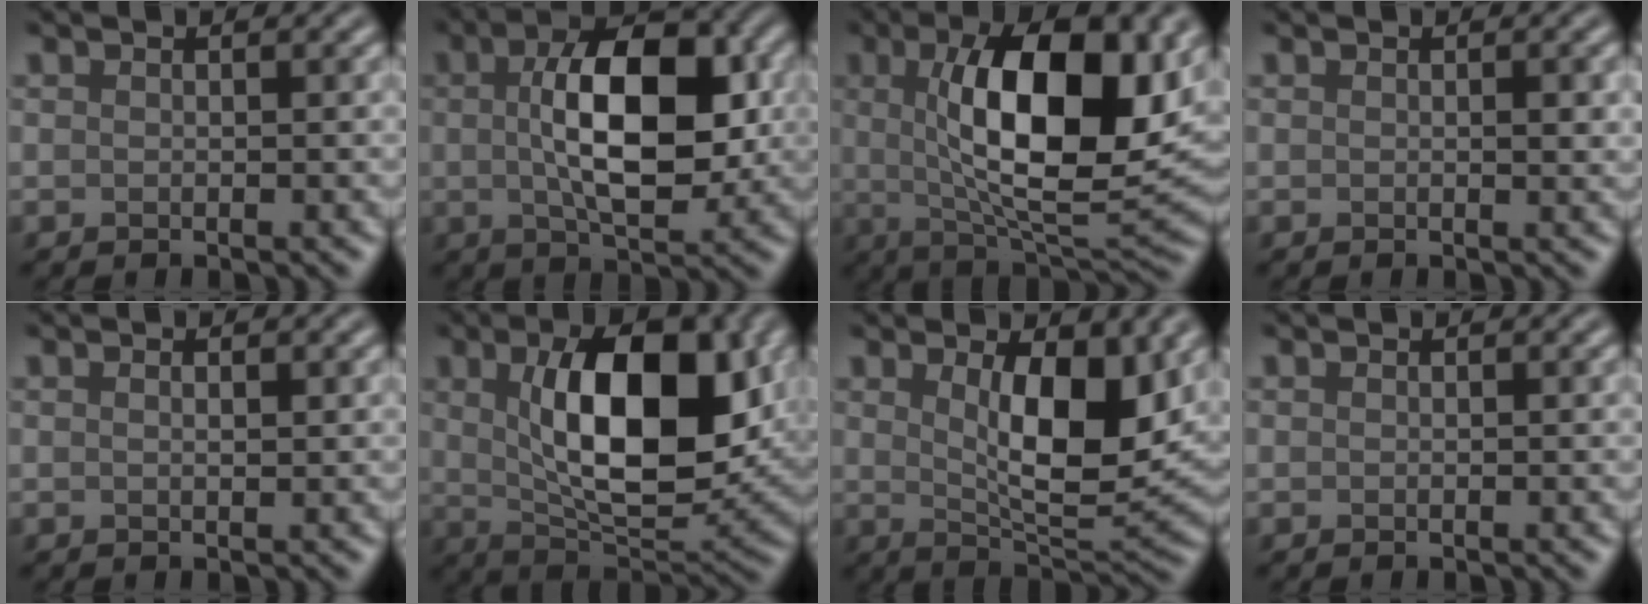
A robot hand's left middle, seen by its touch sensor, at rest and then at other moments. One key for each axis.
{"total": 9.8, "fx": 1.0, "fy": 4.5, "fz": 8.6, "tx": -0.135, "ty": 0.010, "tz": 0.013}
{"total": 12.7, "fx": 2.5, "fy": 4.6, "fz": 11.5, "tx": -0.173, "ty": 0.003, "tz": 0.041}
{"total": 0.7, "fx": 0.1, "fy": 0.1, "fz": 0.7, "tx": -0.009, "ty": -0.001, "tz": 0.001}
{"total": 0.7, "fx": 0.3, "fy": 0.2, "fz": 0.6, "tx": -0.009, "ty": 0.000, "tz": 0.006}
{"total": 11.1, "fx": 2.2, "fy": 4.8, "fz": 9.7, "tx": -0.152, "ty": 0.000, "tz": 0.039}
{"total": 7.9, "fx": 2.0, "fy": 2.8, "fz": 7.2, "tx": -0.114, "ty": -0.008, "tz": 0.037}
{"total": 0.0}